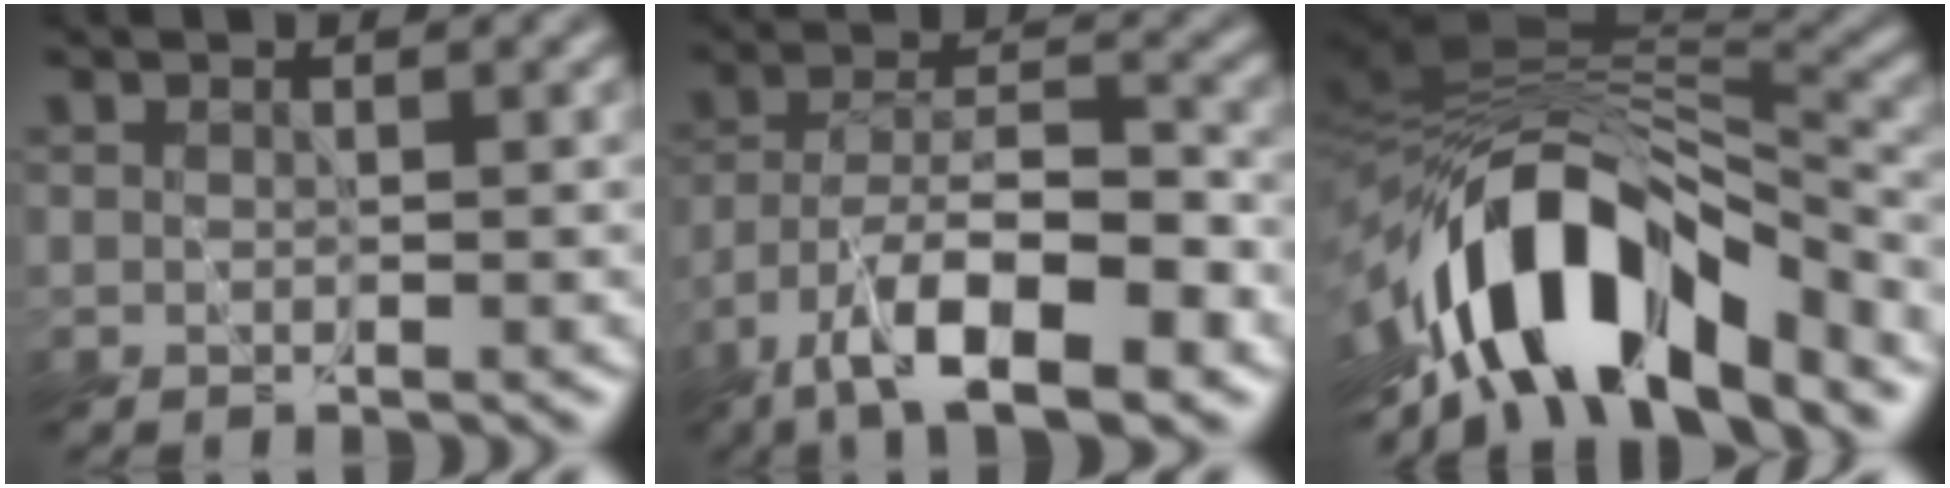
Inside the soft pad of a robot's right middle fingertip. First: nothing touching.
{"total": 10.6, "force": [-6.7, 3.5, 7.5], "torque": [-0.122, 0.007, -0.122]}
{"total": 11.6, "force": [-7.0, 4.8, 8.0], "torque": [-0.118, 0.006, -0.126]}